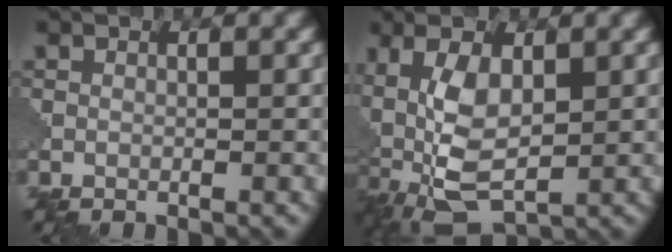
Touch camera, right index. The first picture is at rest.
{"total": 8.8, "force": [0.7, 4.2, 7.7], "torque": [-0.164, 0.004, 0.007]}